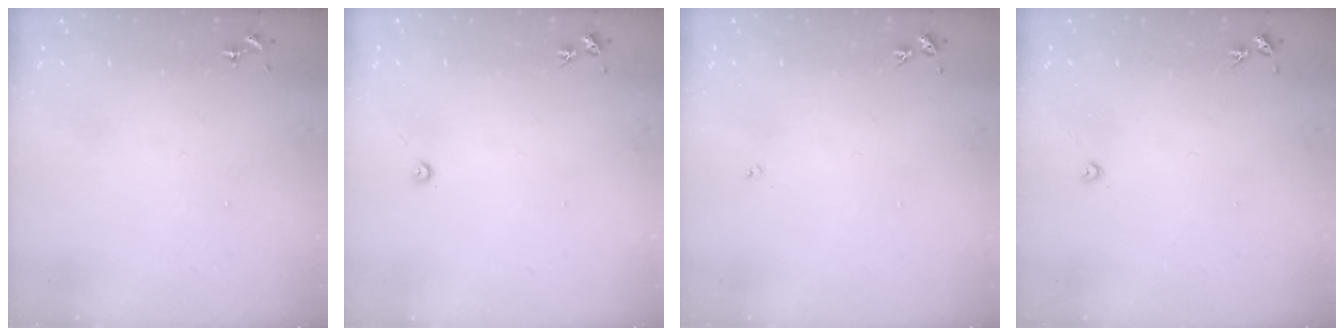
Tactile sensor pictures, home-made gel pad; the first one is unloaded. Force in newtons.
{"total": 2.7, "press": 2.7, "slide": 0.2}
{"total": 3.0, "press": 3.0, "slide": 0.4}
{"total": 2.2, "press": 2.2, "slide": 0.3}